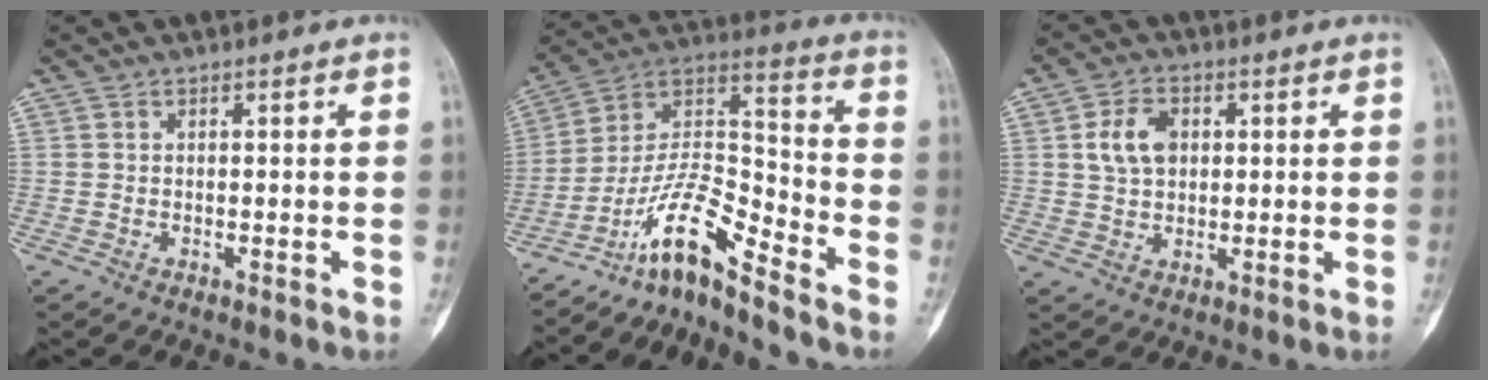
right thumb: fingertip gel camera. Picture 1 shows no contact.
{"total": 12.0, "force": [-9.8, 1.8, 6.7], "torque": [-0.137, 0.105, -0.187]}
{"total": 6.6, "force": [1.5, 4.6, 4.5], "torque": [-0.072, 0.002, 0.026]}